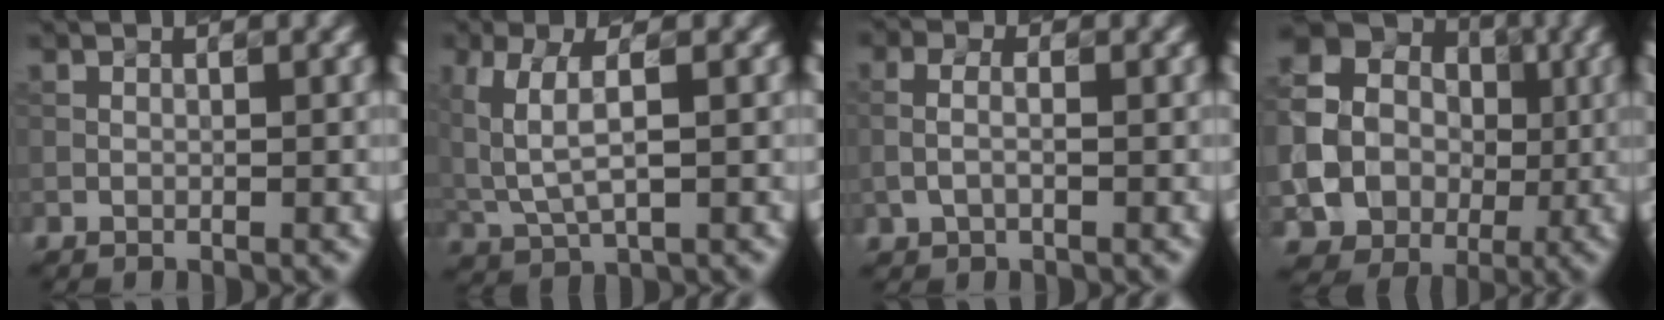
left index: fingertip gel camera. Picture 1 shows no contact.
{"total": 4.0, "force": [1.0, 1.7, 3.5], "torque": [-0.091, 0.001, 0.027]}
{"total": 1.4, "force": [-0.2, 0.7, 1.2], "torque": [-0.037, 0.004, -0.006]}
{"total": 15.9, "force": [-0.5, 15.2, 4.7], "torque": [-0.145, -0.004, -0.027]}